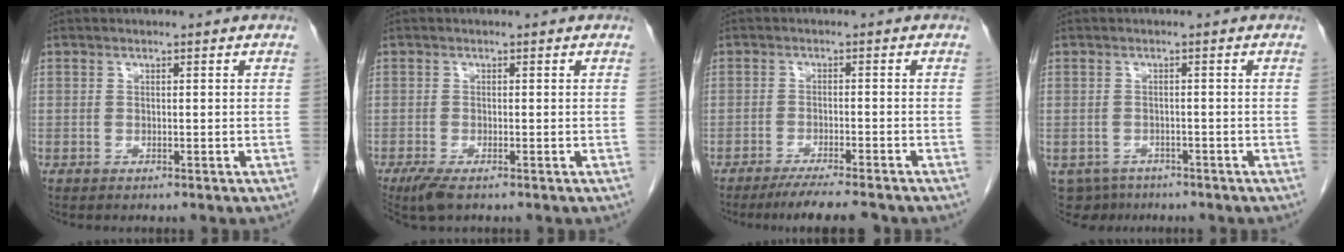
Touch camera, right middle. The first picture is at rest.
{"total": 3.6, "force": [-2.5, 0.8, 2.4], "torque": [-0.051, -0.011, -0.045]}
{"total": 7.9, "force": [-6.9, 0.1, 3.8], "torque": [-0.053, -0.019, -0.107]}
{"total": 5.0, "force": [-3.9, 3.1, 0.3], "torque": [0.003, -0.001, -0.058]}